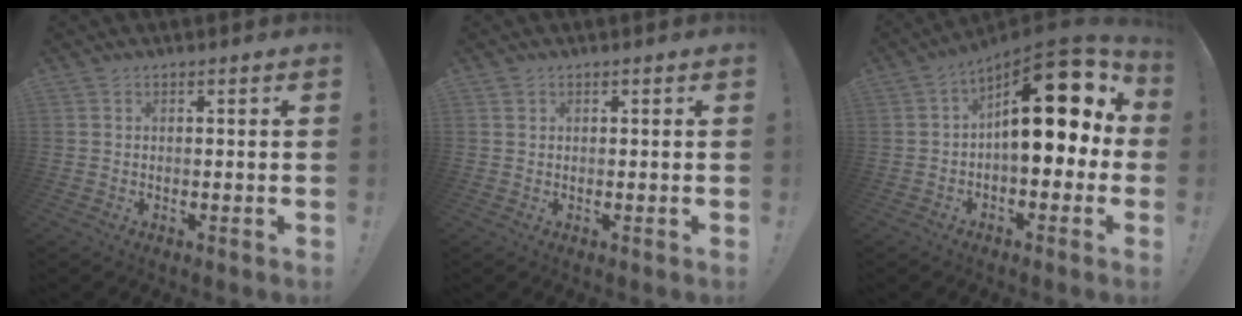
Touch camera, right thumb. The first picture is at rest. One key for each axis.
{"total": 0.9, "fx": 0.6, "fy": 0.6, "fz": 0.1, "tx": 0.006, "ty": -0.003, "tz": 0.010}
{"total": 21.2, "fx": 5.0, "fy": 9.5, "fz": 18.3, "tx": -0.255, "ty": -0.028, "tz": 0.088}